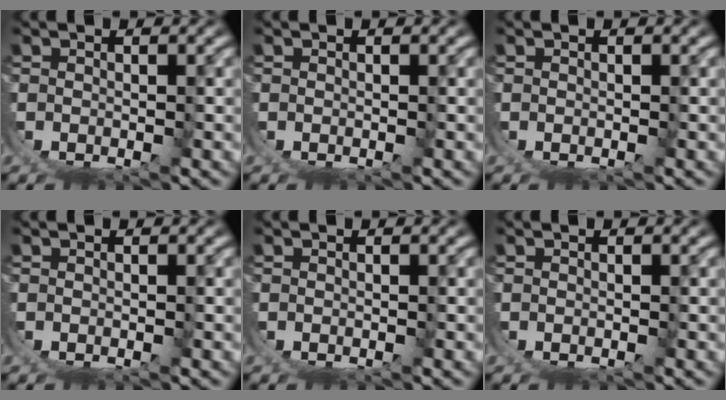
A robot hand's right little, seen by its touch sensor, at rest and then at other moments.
{"total": 0.0}
{"total": 0.0}
{"total": 0.0}
{"total": 0.0}
{"total": 0.0}